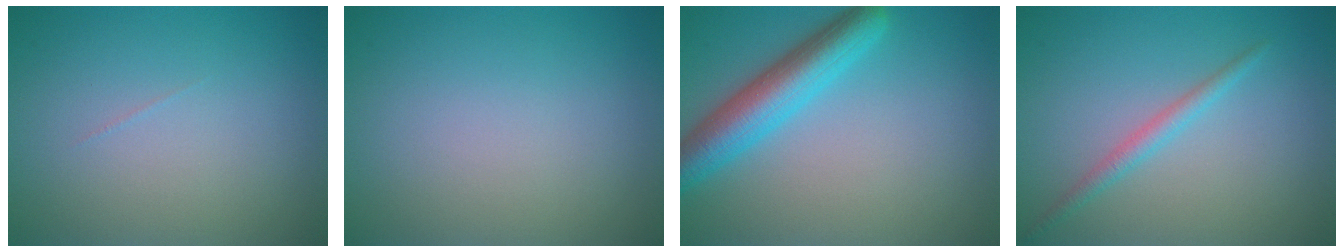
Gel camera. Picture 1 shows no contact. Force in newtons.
{"total": 0.0}
{"total": 5.6, "press": 5.6, "slide": 0.2}
{"total": 1.6, "press": 1.6, "slide": 0.1}